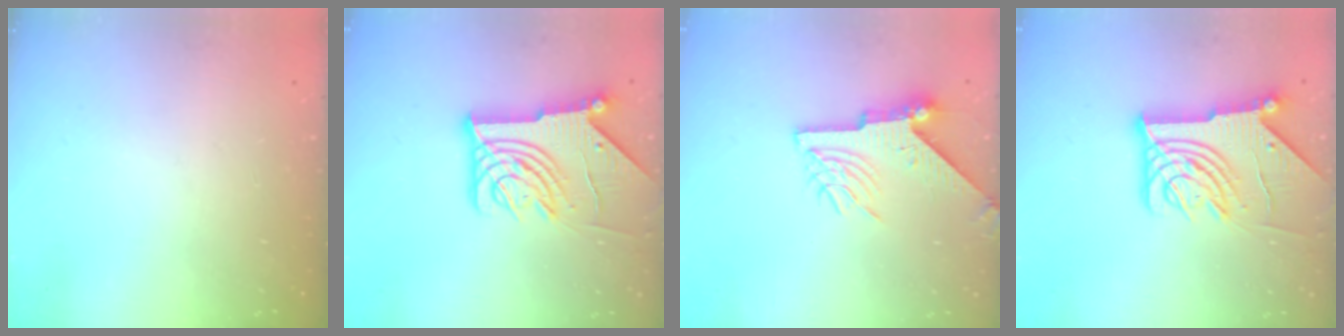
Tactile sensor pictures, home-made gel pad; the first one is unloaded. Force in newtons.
{"total": 12.0, "press": 11.9, "slide": 1.5}
{"total": 9.4, "press": 9.3, "slide": 1.0}
{"total": 12.0, "press": 11.9, "slide": 1.5}